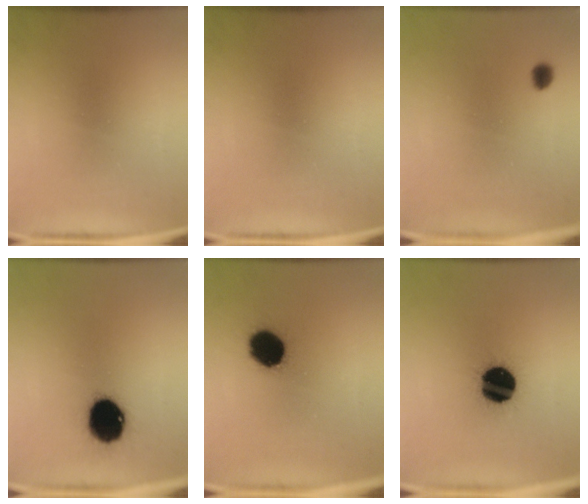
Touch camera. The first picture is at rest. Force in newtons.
{"total": 0.0}
{"total": 1.9}
{"total": 13.3}
{"total": 11.9}
{"total": 16.8}